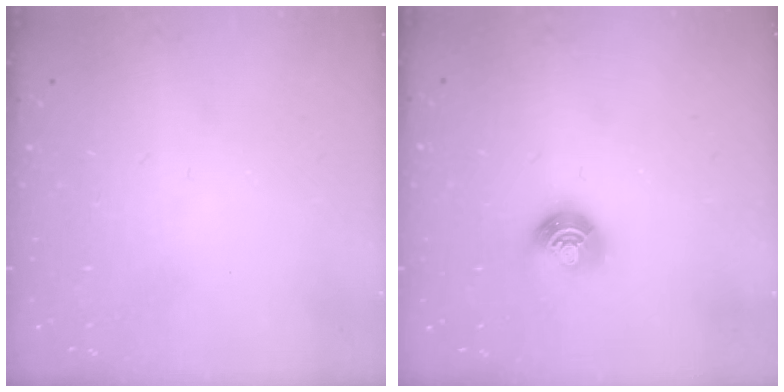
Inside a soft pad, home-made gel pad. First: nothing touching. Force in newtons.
{"total": 8.1, "press": 8.0, "slide": 1.1}